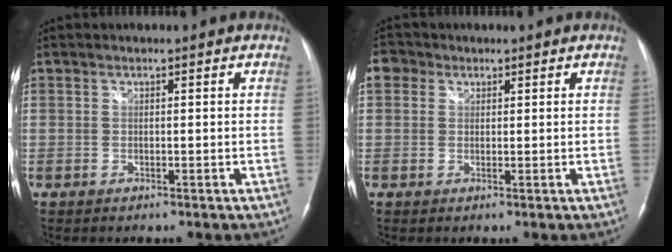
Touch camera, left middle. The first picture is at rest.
{"total": 2.8, "force": [1.2, 2.5, 0.8], "torque": [-0.015, 0.012, 0.019]}